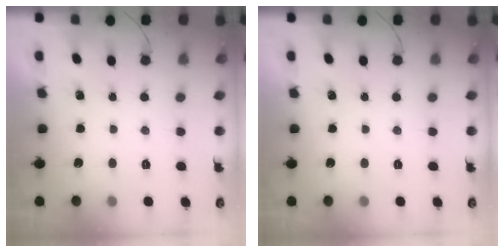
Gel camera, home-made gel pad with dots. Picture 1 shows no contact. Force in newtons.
{"total": 0.0}